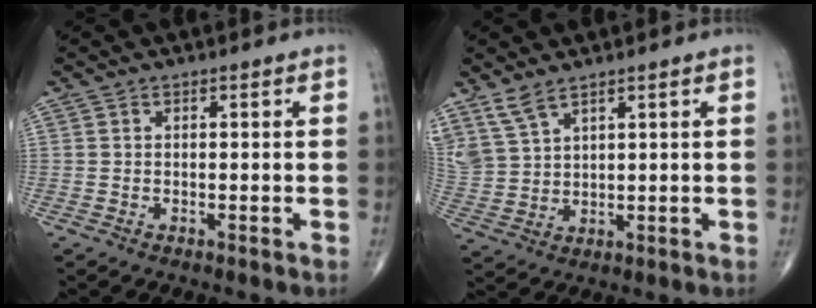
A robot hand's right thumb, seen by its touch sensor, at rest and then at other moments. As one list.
[{"total": 6.1, "force": [4.7, 2.2, 3.1], "torque": [-0.068, -0.016, 0.112]}]